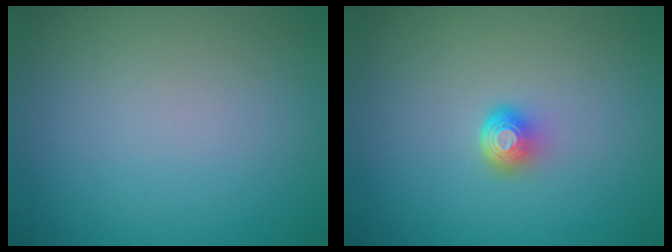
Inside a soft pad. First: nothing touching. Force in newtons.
{"total": 2.0, "press": 1.3, "slide": 1.5}